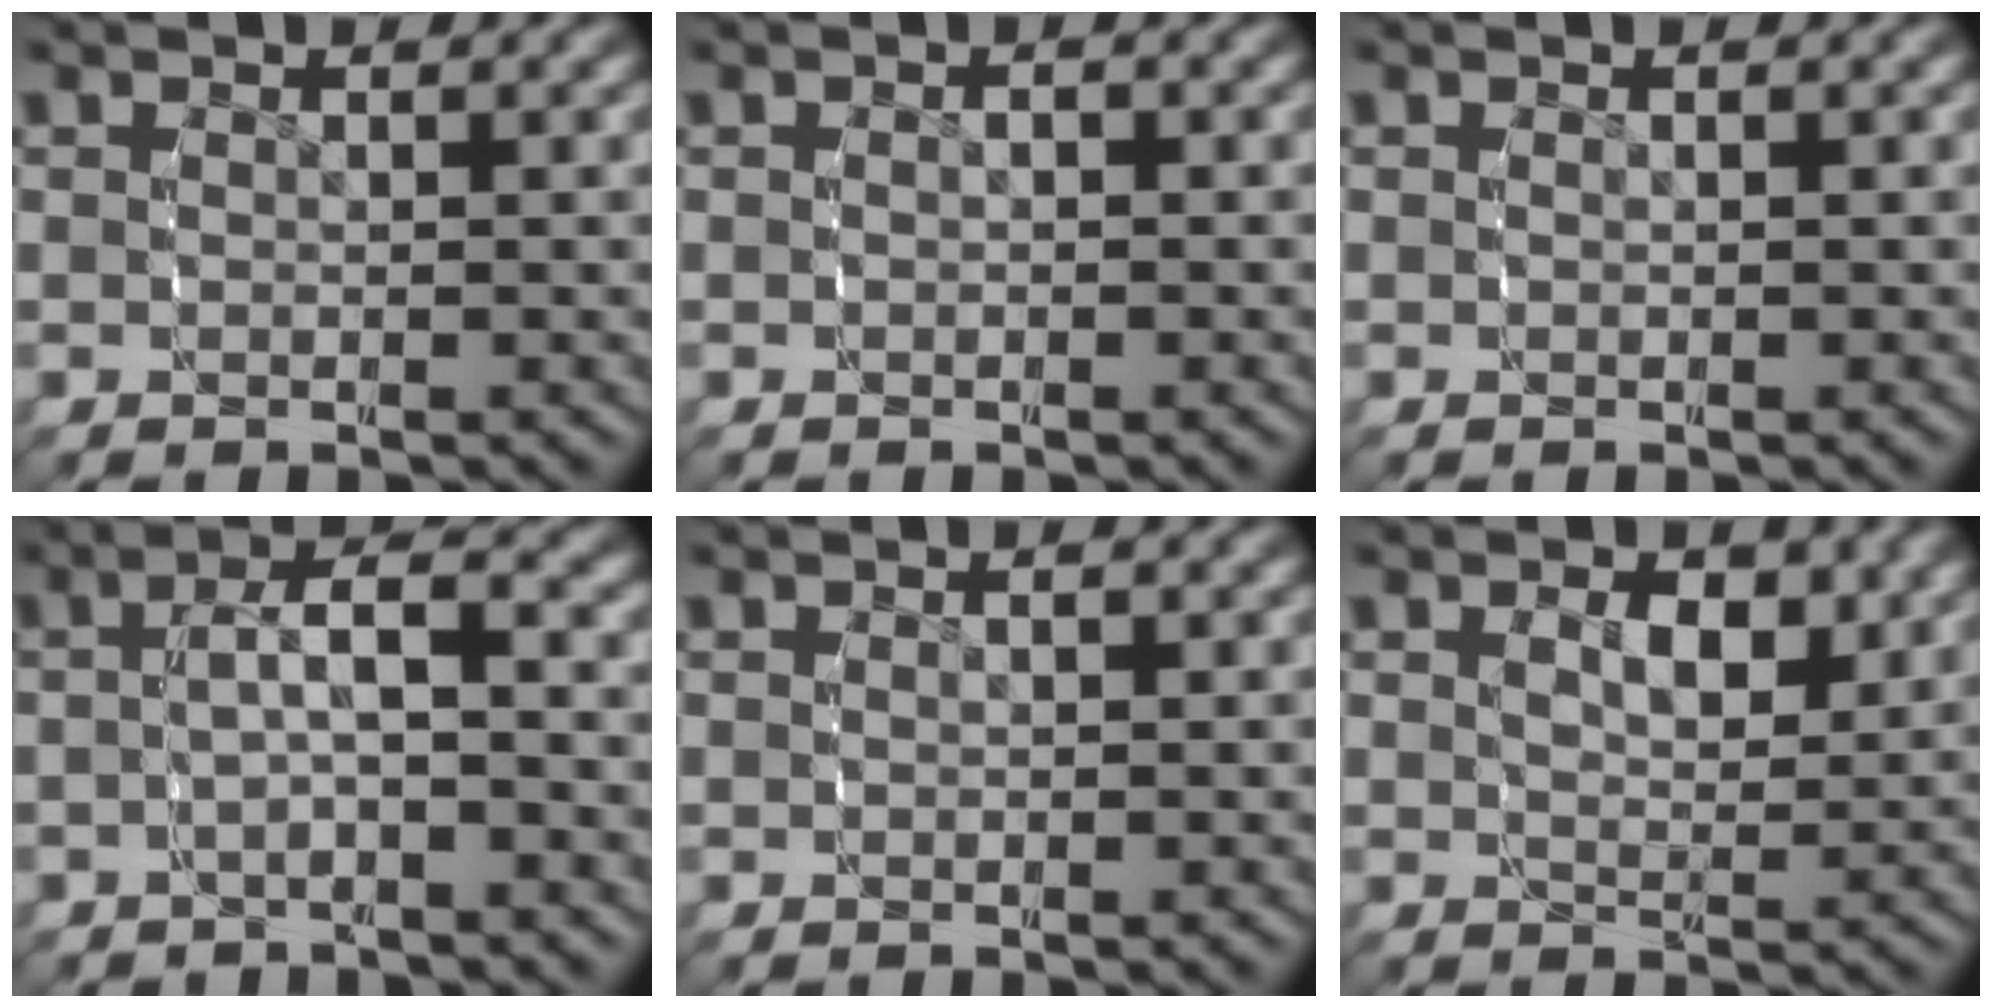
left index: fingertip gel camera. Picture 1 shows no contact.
{"total": 1.0, "force": [-0.4, 0.7, 0.5], "torque": [-0.010, -0.004, -0.007]}
{"total": 0.0}
{"total": 3.3, "force": [-1.0, 1.2, 2.9], "torque": [-0.052, 0.010, -0.024]}
{"total": 0.6, "force": [-0.2, 0.4, 0.4], "torque": [-0.008, -0.002, -0.003]}
{"total": 2.6, "force": [0.7, 1.6, 1.9], "torque": [-0.028, -0.010, 0.013]}